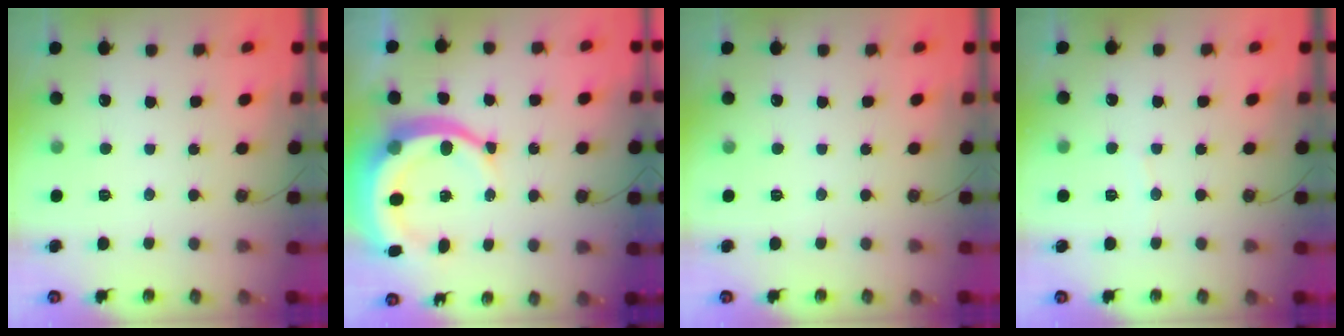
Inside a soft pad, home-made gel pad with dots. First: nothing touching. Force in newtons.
{"total": 14.6, "press": 14.4, "slide": 2.5}
{"total": 0.0}
{"total": 3.3, "press": 3.3, "slide": 0.4}